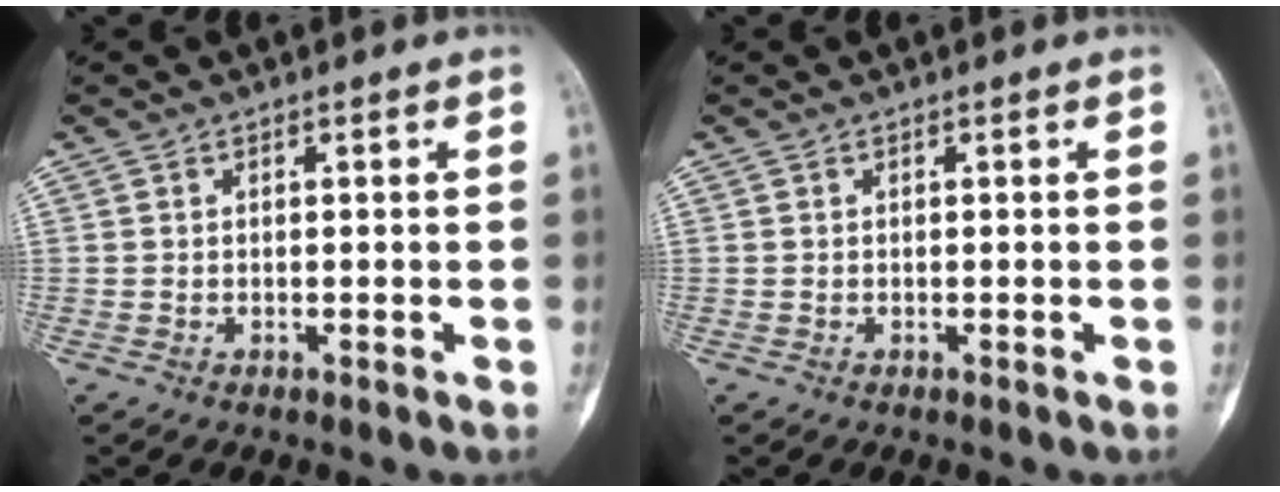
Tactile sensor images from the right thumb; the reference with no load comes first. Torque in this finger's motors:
{"motor_torque": [0.47, 0.17, 0.13, 0.04, -0.02]}